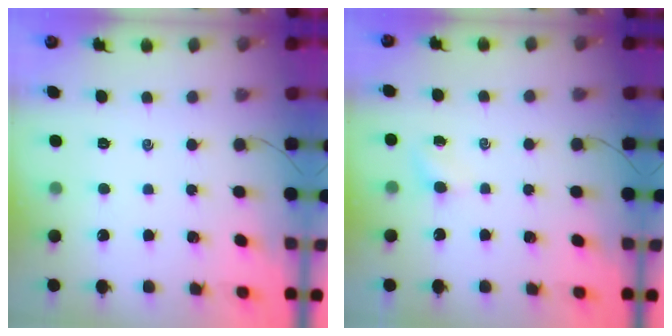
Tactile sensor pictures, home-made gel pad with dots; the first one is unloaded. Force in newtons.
{"total": 2.9, "press": 2.7, "slide": 1.1}